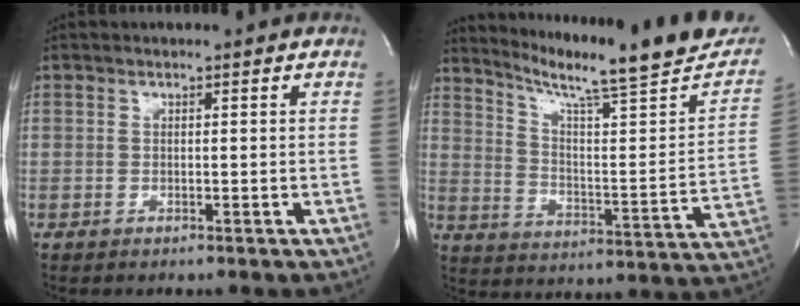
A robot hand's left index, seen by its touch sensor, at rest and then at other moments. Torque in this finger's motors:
{"motor_torque": [-0.47, -0.63, 0.18, 0.06]}